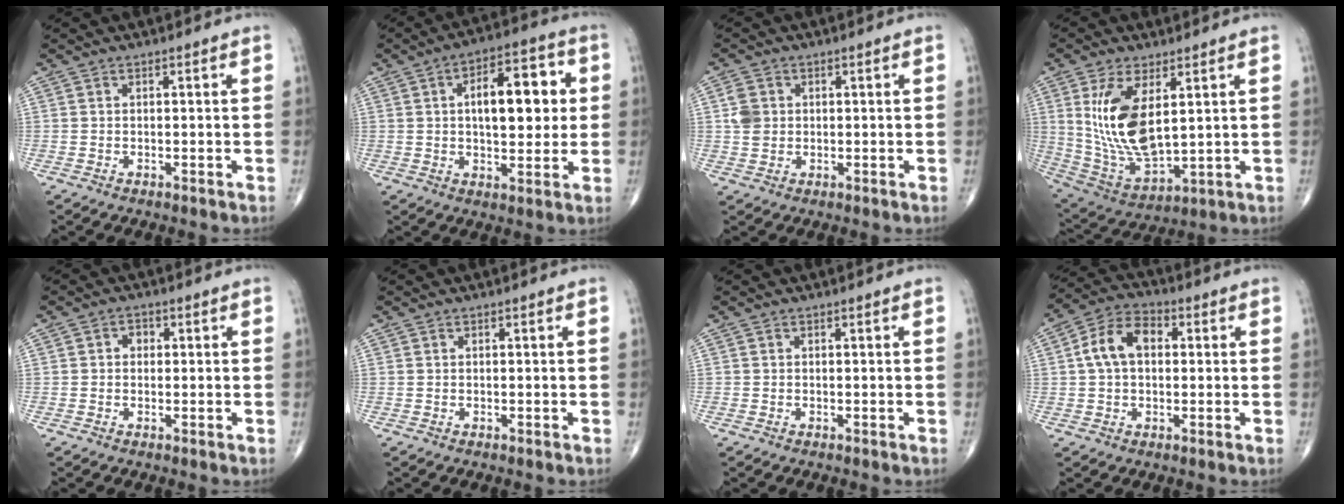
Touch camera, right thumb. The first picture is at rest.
{"total": 13.8, "force": [2.2, 6.8, 11.8], "torque": [-0.139, 0.011, 0.029]}
{"total": 3.8, "force": [0.6, 3.2, 1.8], "torque": [-0.023, 0.002, 0.012]}
{"total": 15.3, "force": [3.8, 7.1, 13.0], "torque": [-0.248, -0.024, 0.095]}
{"total": 2.0, "force": [0.2, 1.7, 1.1], "torque": [-0.005, 0.005, -0.002]}
{"total": 0.0}
{"total": 0.0}
{"total": 9.0, "force": [1.2, 5.9, 6.7], "torque": [-0.122, 0.027, 0.016]}